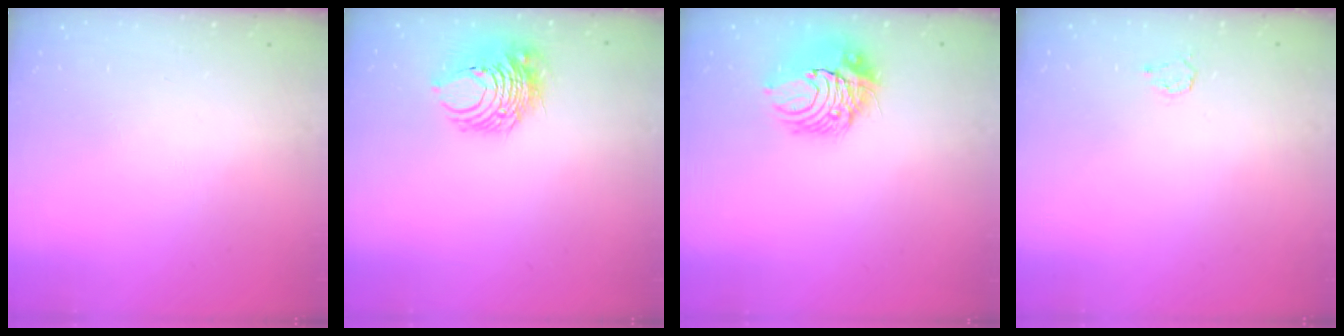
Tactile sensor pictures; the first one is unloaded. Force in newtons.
{"total": 8.5, "press": 8.5, "slide": 0.3}
{"total": 10.0, "press": 10.0, "slide": 0.2}
{"total": 2.9, "press": 2.9, "slide": 0.3}